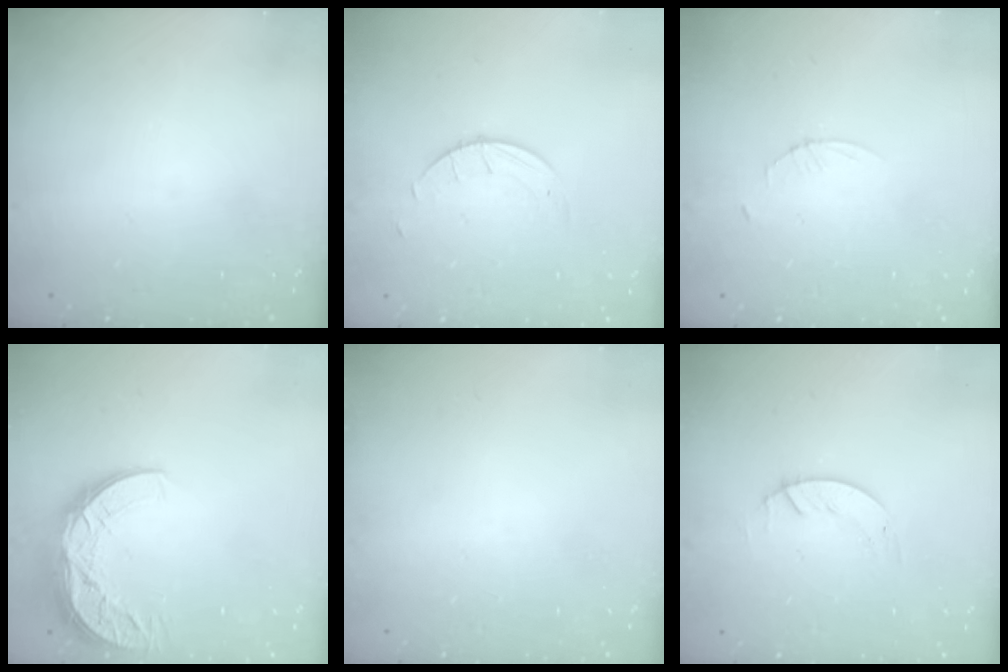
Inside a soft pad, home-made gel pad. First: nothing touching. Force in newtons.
{"total": 2.7, "press": 2.7, "slide": 0.3}
{"total": 2.3, "press": 2.3, "slide": 0.3}
{"total": 11.3, "press": 11.2, "slide": 0.9}
{"total": 0.0}
{"total": 1.4, "press": 1.4, "slide": 0.2}